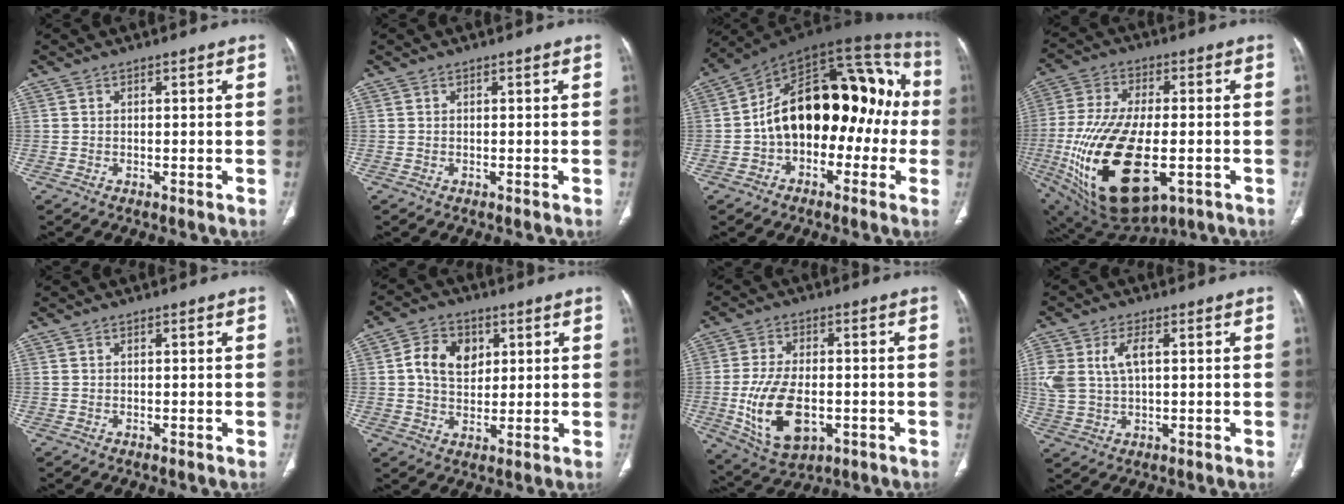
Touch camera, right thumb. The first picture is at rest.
{"total": 0.0}
{"total": 24.3, "force": [-1.9, 14.7, 19.3], "torque": [-0.252, 0.071, -0.034]}
{"total": 25.2, "force": [-6.0, 12.5, 21.1], "torque": [-0.442, -0.018, -0.081]}
{"total": 0.0}
{"total": 8.6, "force": [2.1, 6.4, 5.3], "torque": [-0.070, -0.003, 0.035]}
{"total": 14.0, "force": [-2.9, 7.9, 11.1], "torque": [-0.204, -0.001, -0.035]}
{"total": 9.3, "force": [2.2, 5.2, 7.4], "torque": [-0.170, 0.011, 0.050]}